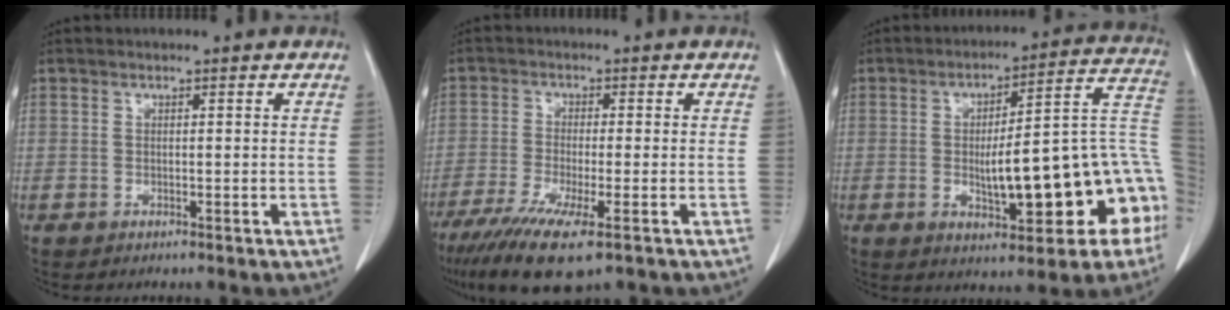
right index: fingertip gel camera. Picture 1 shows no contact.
{"total": 9.9, "force": [-6.1, 1.2, 7.8], "torque": [-0.139, -0.028, -0.100]}
{"total": 18.5, "force": [-4.4, 4.2, 17.4], "torque": [-0.166, 0.041, -0.046]}